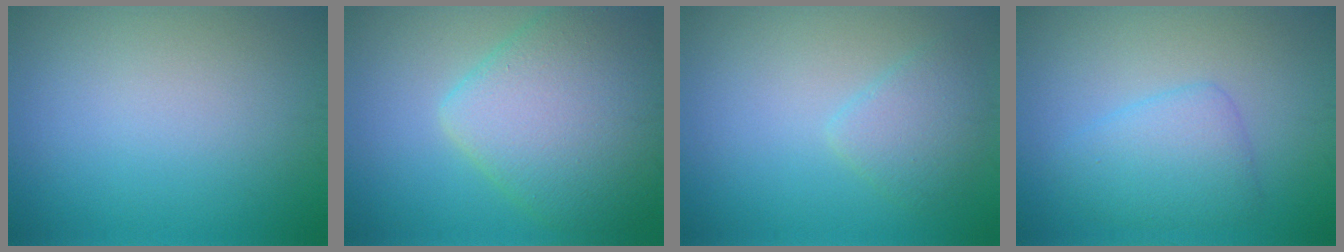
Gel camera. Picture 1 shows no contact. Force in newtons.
{"total": 8.3, "press": 8.3, "slide": 0.3}
{"total": 2.5, "press": 2.5, "slide": 0.2}
{"total": 3.3, "press": 3.3, "slide": 0.1}